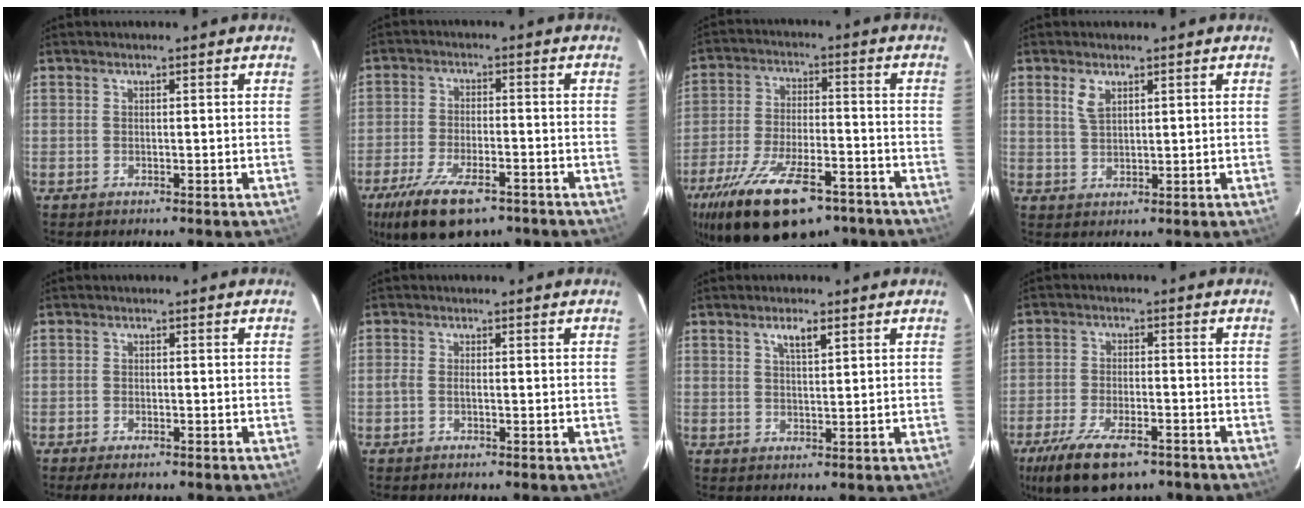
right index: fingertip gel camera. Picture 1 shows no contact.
{"total": 15.0, "force": [-10.1, 5.9, 9.4], "torque": [-0.207, -0.036, -0.169]}
{"total": 21.9, "force": [-14.8, 8.9, 13.5], "torque": [-0.268, -0.037, -0.231]}
{"total": 3.2, "force": [1.7, 1.6, 2.2], "torque": [-0.042, 0.002, 0.035]}
{"total": 2.7, "force": [-2.2, 0.9, 1.4], "torque": [-0.035, -0.008, -0.038]}
{"total": 1.2, "force": [-0.4, 0.3, 1.1], "torque": [-0.026, 0.000, -0.010]}
{"total": 3.0, "force": [1.8, 0.8, 2.3], "torque": [-0.038, 0.004, 0.032]}
{"total": 14.2, "force": [-9.7, 5.7, 8.7], "torque": [-0.195, -0.035, -0.165]}